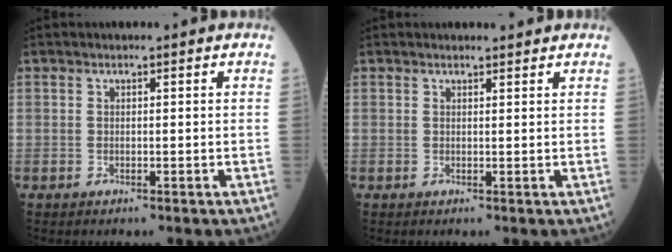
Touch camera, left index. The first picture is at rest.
{"total": 2.1, "force": [2.1, 0.4, 0.3], "torque": [-0.007, 0.005, 0.023]}